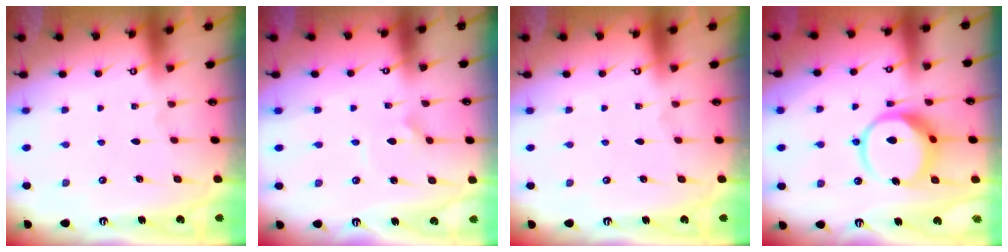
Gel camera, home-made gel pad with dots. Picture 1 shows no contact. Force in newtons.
{"total": 2.1, "press": 2.1, "slide": 0.5}
{"total": 0.0}
{"total": 12.7, "press": 12.6, "slide": 1.5}